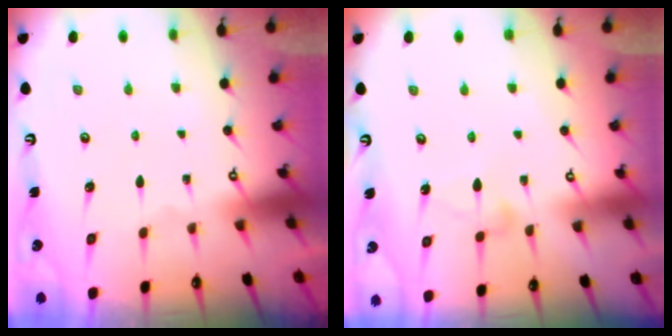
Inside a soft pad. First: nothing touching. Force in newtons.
{"total": 4.8, "press": 4.7, "slide": 0.3}